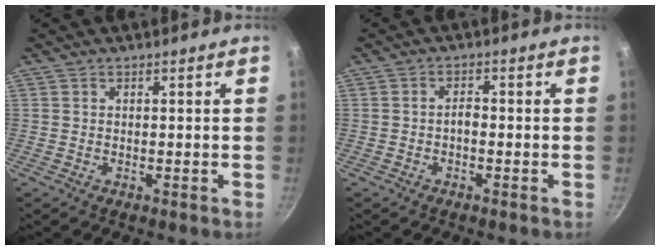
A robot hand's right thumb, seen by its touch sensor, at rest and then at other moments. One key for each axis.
{"total": 1.9, "fx": -0.6, "fy": 1.0, "fz": 1.4, "tx": -0.018, "ty": 0.009, "tz": -0.014}